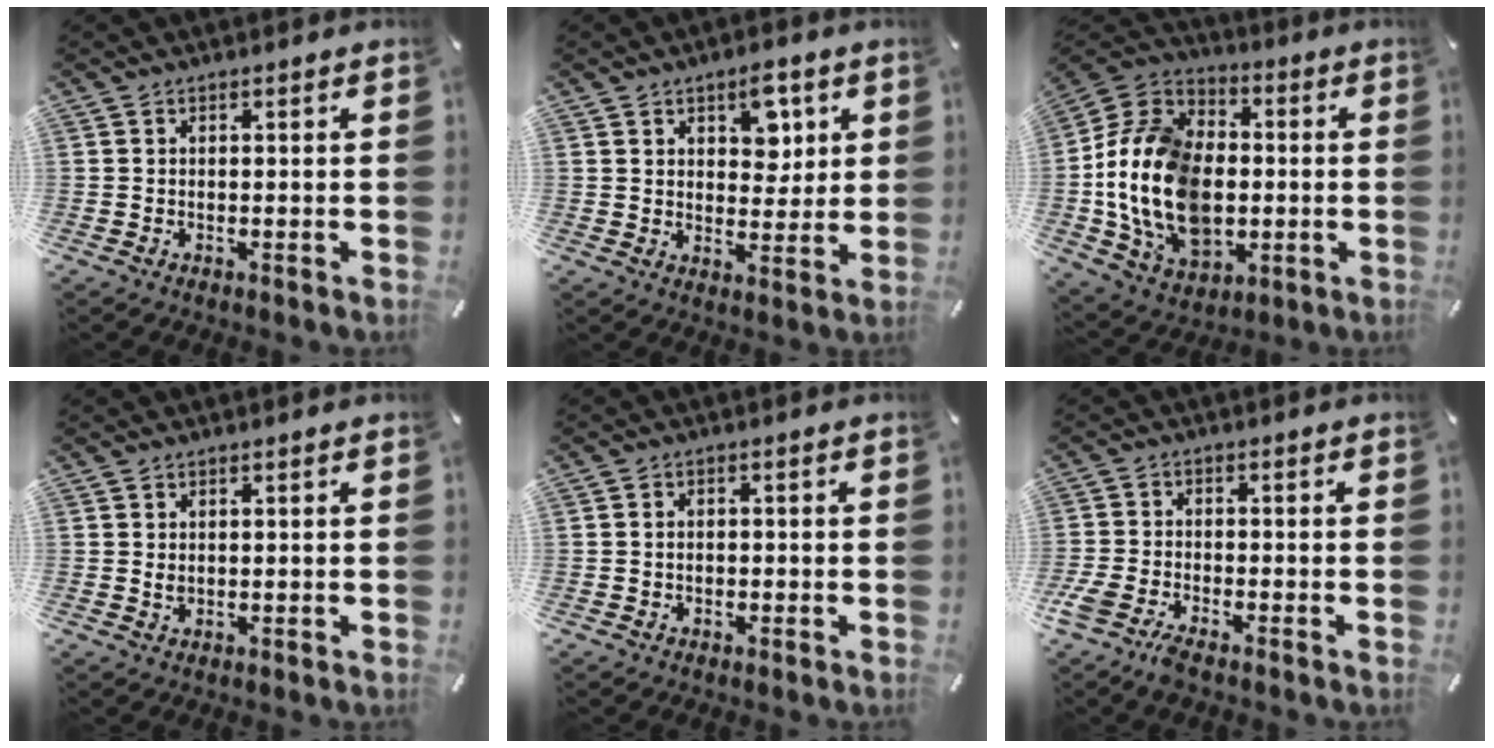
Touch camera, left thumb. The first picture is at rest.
{"total": 7.7, "force": [3.9, 5.0, 4.3], "torque": [-0.043, -0.011, 0.062]}
{"total": 19.9, "force": [-3.3, 14.7, 13.0], "torque": [-0.303, 0.018, -0.057]}
{"total": 1.0, "force": [0.3, 0.7, 0.7], "torque": [-0.016, 0.002, 0.005]}
{"total": 1.7, "force": [-0.5, 1.4, 0.9], "torque": [-0.018, 0.004, -0.012]}
{"total": 5.2, "force": [-4.4, 1.0, 2.7], "torque": [-0.081, -0.005, -0.088]}